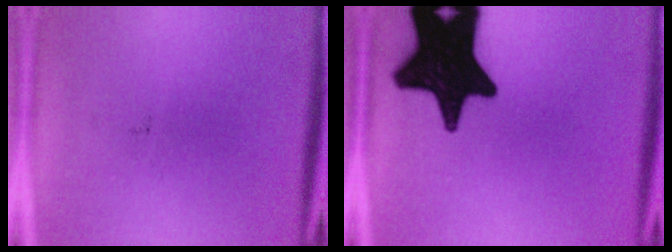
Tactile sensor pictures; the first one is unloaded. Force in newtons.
{"total": 19.4}